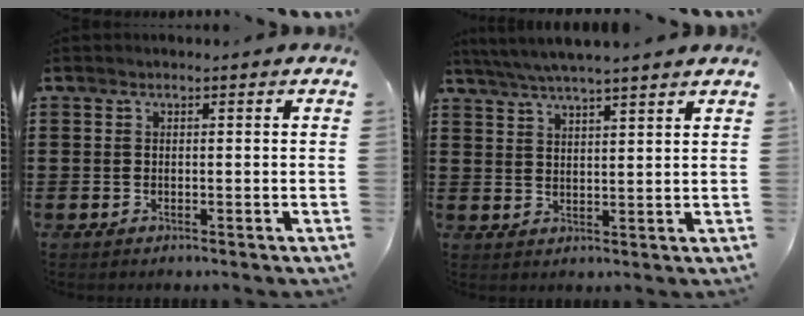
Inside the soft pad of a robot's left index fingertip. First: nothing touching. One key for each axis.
{"total": 4.4, "fx": 4.0, "fy": -0.3, "fz": 1.7, "tx": -0.044, "ty": -0.013, "tz": 0.071}